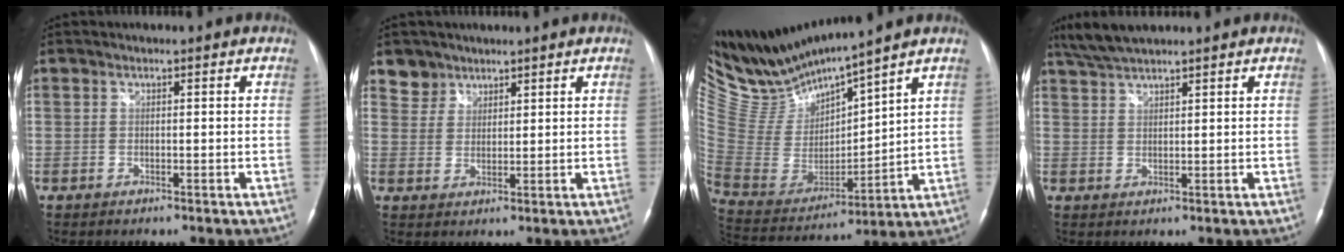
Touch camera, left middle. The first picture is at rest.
{"total": 3.6, "force": [2.7, 2.3, -0.5], "torque": [0.018, 0.004, 0.048]}
{"total": 14.6, "force": [14.0, -0.6, 4.4], "torque": [-0.107, -0.017, 0.294]}
{"total": 5.0, "force": [4.4, 0.3, 2.3], "torque": [-0.056, 0.017, 0.090]}